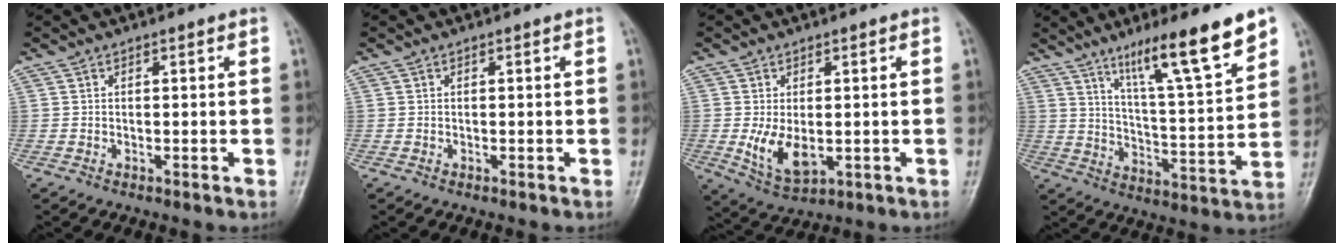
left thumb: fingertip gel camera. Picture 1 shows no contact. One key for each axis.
{"total": 0.0}
{"total": 7.1, "fx": -0.7, "fy": 4.2, "fz": 5.6, "tx": -0.096, "ty": -0.017, "tz": -0.001}
{"total": 16.5, "fx": 10.8, "fy": 2.1, "fz": 12.3, "tx": -0.181, "ty": -0.058, "tz": 0.178}